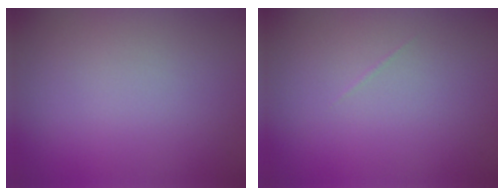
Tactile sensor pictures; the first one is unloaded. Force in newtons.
{"total": 0.0}